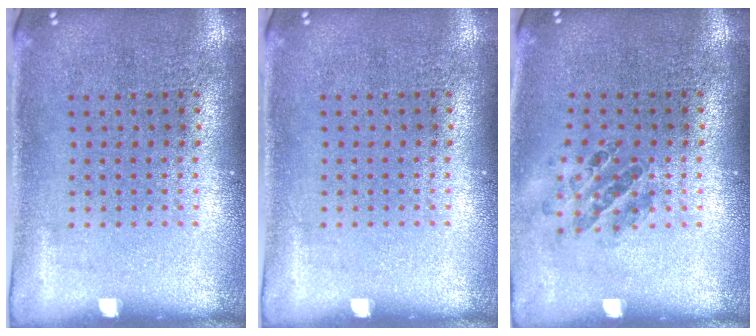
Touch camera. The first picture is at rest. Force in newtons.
{"total": 0.0}
{"total": 0.8, "press": 0.8, "slide": 0.2}